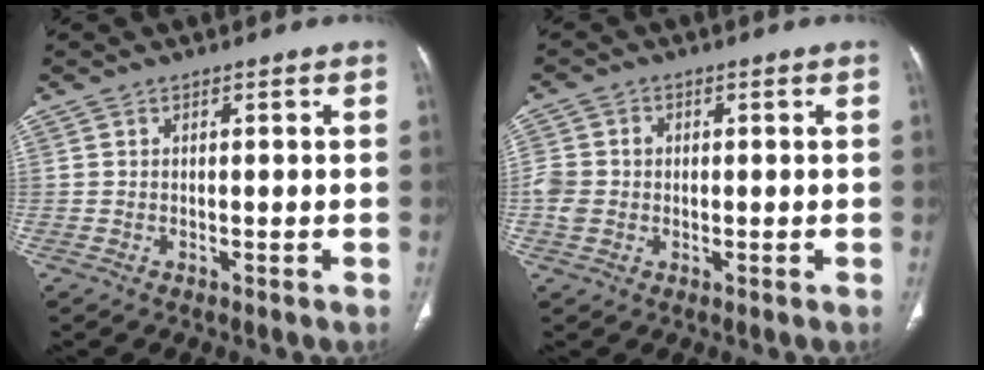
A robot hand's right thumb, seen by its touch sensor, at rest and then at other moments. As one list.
[{"total": 4.8, "force": [-0.4, 4.1, 2.3], "torque": [-0.045, 0.009, -0.009]}]